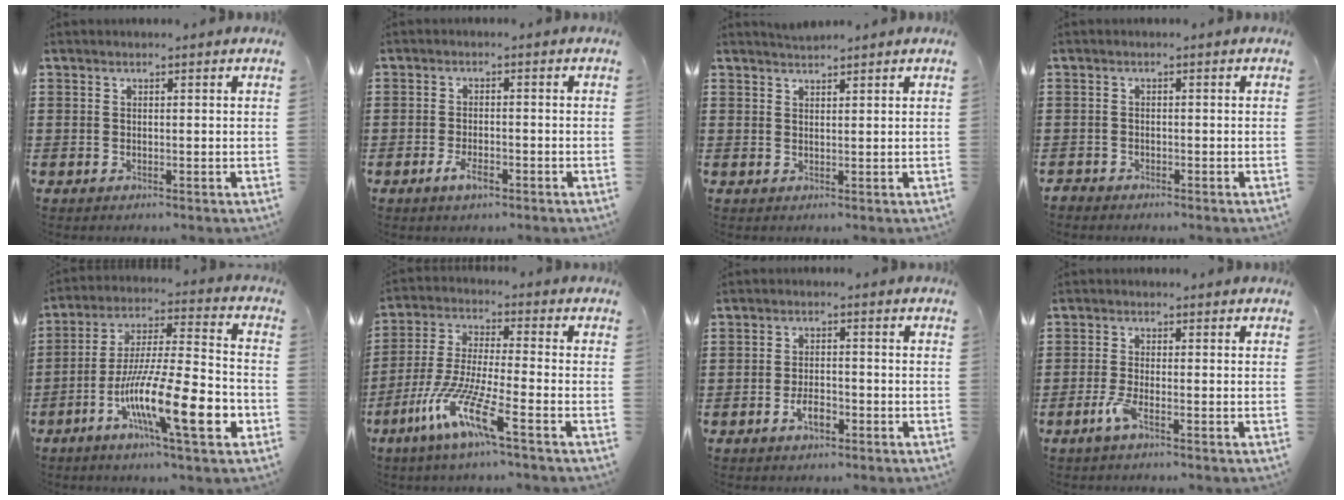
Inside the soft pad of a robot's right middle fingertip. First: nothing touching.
{"total": 3.1, "force": [-1.7, 1.1, 2.3], "torque": [-0.053, -0.004, -0.034]}
{"total": 1.5, "force": [1.5, 0.1, 0.0], "torque": [-0.003, 0.003, 0.029]}
{"total": 1.1, "force": [-1.1, 0.3, -0.1], "torque": [-0.001, 0.002, -0.025]}
{"total": 16.7, "force": [-7.3, 3.1, 14.7], "torque": [-0.270, -0.002, -0.122]}
{"total": 10.3, "force": [-6.3, 1.2, 8.1], "torque": [-0.183, -0.014, -0.127]}
{"total": 3.4, "force": [-1.8, 1.4, 2.5], "torque": [-0.044, 0.005, -0.032]}
{"total": 2.9, "force": [-1.4, 0.4, 2.5], "torque": [-0.057, -0.004, -0.030]}